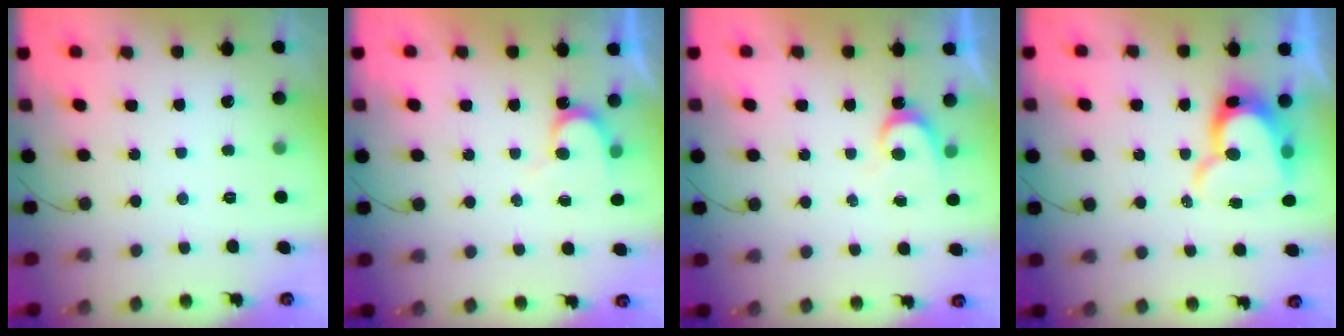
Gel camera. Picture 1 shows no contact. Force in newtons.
{"total": 6.4, "press": 6.4, "slide": 0.4}
{"total": 3.7, "press": 3.7, "slide": 0.4}
{"total": 13.2, "press": 13.1, "slide": 1.1}